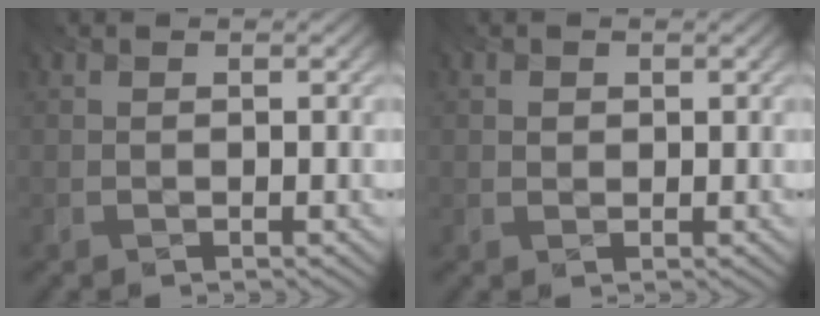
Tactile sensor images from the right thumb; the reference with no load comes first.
{"total": 0.6, "force": [0.2, 0.6, -0.2], "torque": [0.002, 0.002, 0.012]}